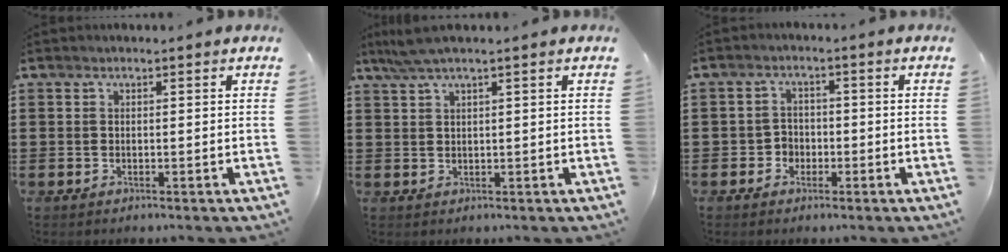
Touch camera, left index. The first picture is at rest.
{"total": 2.5, "force": [1.5, 0.0, 2.1], "torque": [-0.042, 0.000, 0.026]}
{"total": 2.5, "force": [-1.4, 2.1, 0.4], "torque": [-0.018, 0.006, -0.032]}